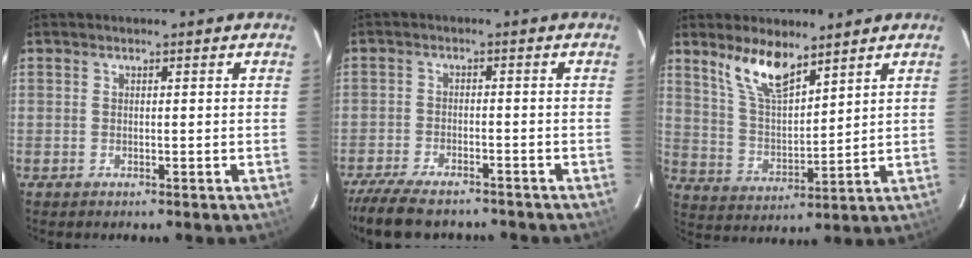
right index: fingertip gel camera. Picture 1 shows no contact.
{"total": 12.1, "force": [-10.2, 3.5, 5.5], "torque": [-0.133, -0.029, -0.169]}
{"total": 9.7, "force": [7.2, 2.8, 5.9], "torque": [-0.112, 0.003, 0.148]}